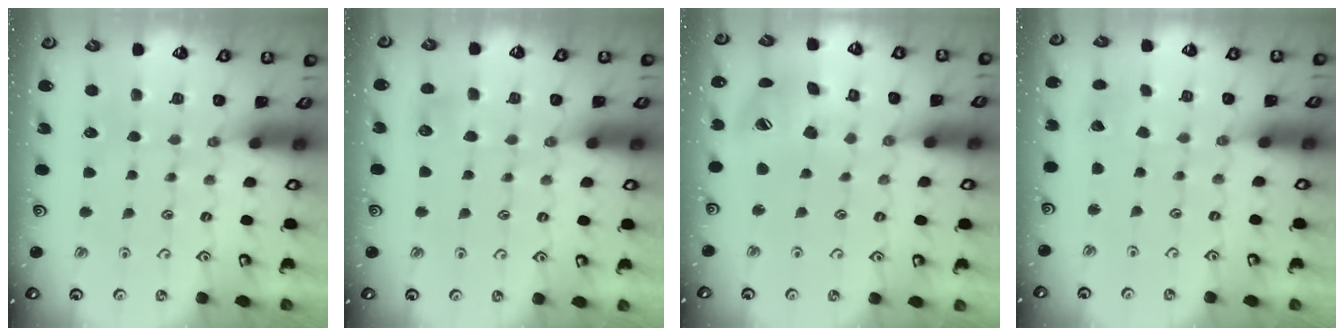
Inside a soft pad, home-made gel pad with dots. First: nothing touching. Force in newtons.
{"total": 4.5, "press": 4.4, "slide": 0.7}
{"total": 14.8, "press": 14.7, "slide": 2.1}
{"total": 2.9, "press": 2.9, "slide": 0.3}